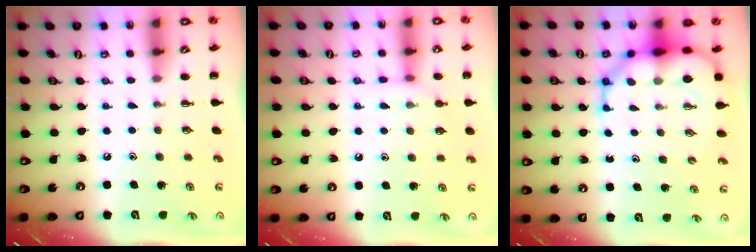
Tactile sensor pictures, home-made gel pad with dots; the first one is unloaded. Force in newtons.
{"total": 6.3, "press": 6.0, "slide": 1.8}
{"total": 12.9, "press": 12.4, "slide": 3.5}